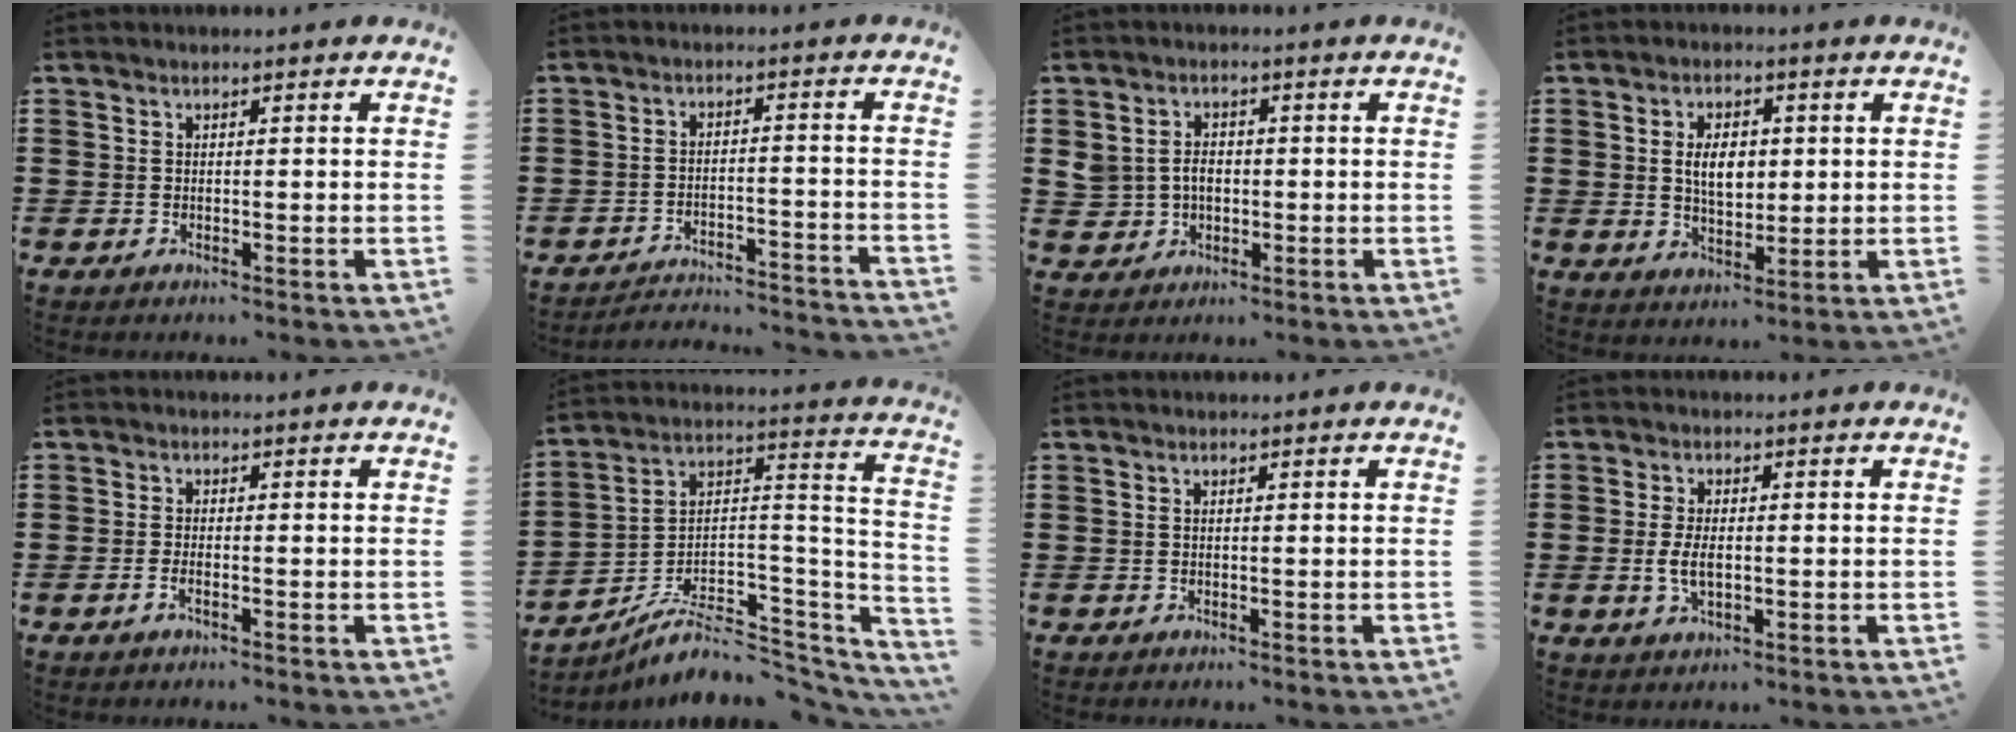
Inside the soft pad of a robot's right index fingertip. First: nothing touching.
{"total": 3.6, "force": [-3.5, 0.2, 0.7], "torque": [-0.019, 0.001, -0.076]}
{"total": 3.4, "force": [-0.1, 2.9, 1.8], "torque": [-0.051, 0.007, -0.007]}
{"total": 5.3, "force": [0.5, 3.1, 4.2], "torque": [-0.072, 0.005, 0.002]}
{"total": 1.2, "force": [-0.6, 0.2, 1.0], "torque": [-0.019, -0.003, -0.010]}
{"total": 7.2, "force": [-5.3, 3.0, 3.7], "torque": [-0.067, 0.003, -0.101]}
{"total": 0.0}
{"total": 3.5, "force": [-0.2, 1.8, 3.0], "torque": [-0.066, 0.002, -0.006]}